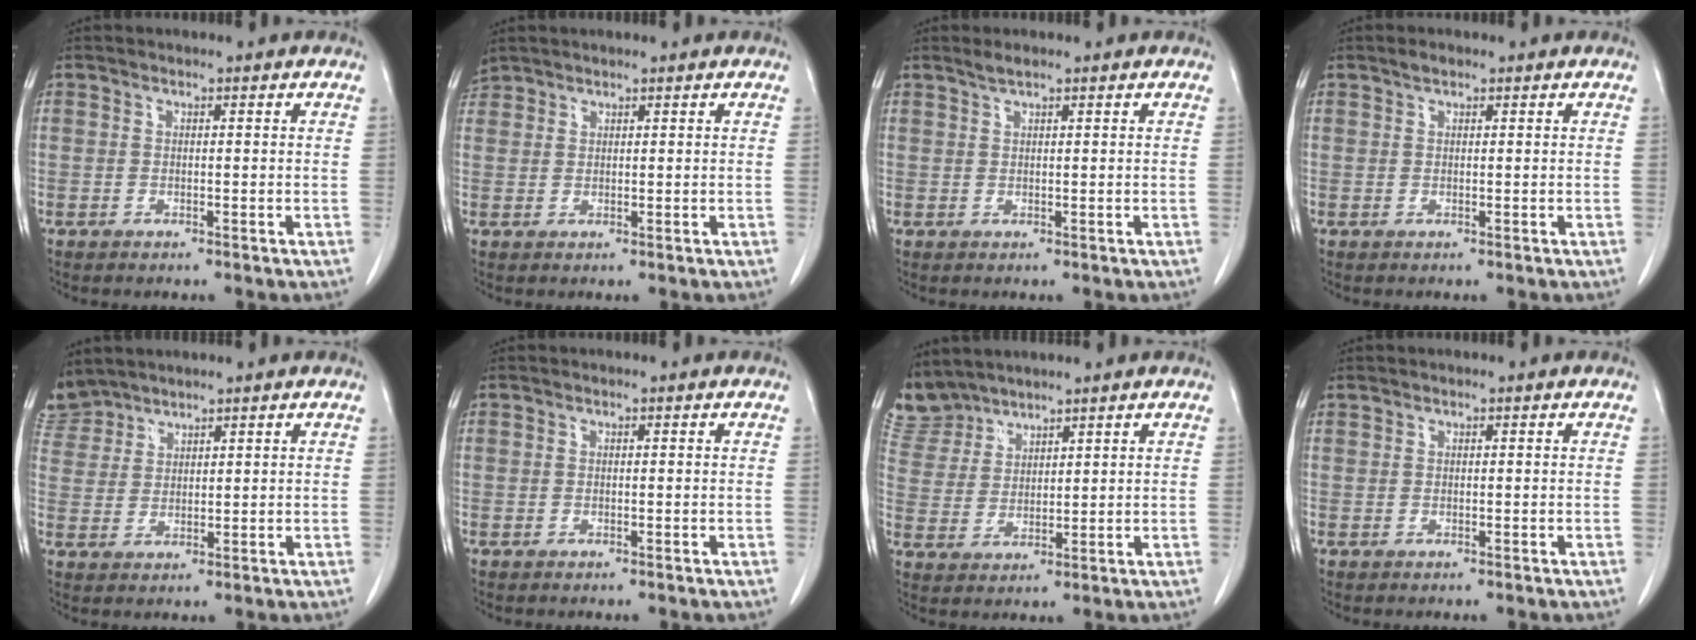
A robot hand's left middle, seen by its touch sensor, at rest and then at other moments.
{"total": 2.0, "force": [1.9, 0.6, -0.1], "torque": [-0.006, 0.015, 0.040]}
{"total": 1.4, "force": [1.1, 0.1, 0.8], "torque": [-0.018, 0.003, 0.025]}
{"total": 1.0, "force": [0.8, 0.4, 0.6], "torque": [-0.014, 0.004, 0.014]}
{"total": 4.6, "force": [4.4, 1.1, -0.3], "torque": [-0.001, 0.010, 0.098]}
{"total": 0.0}
{"total": 6.2, "force": [6.0, 1.5, -0.2], "torque": [-0.006, 0.006, 0.136]}
{"total": 0.0}